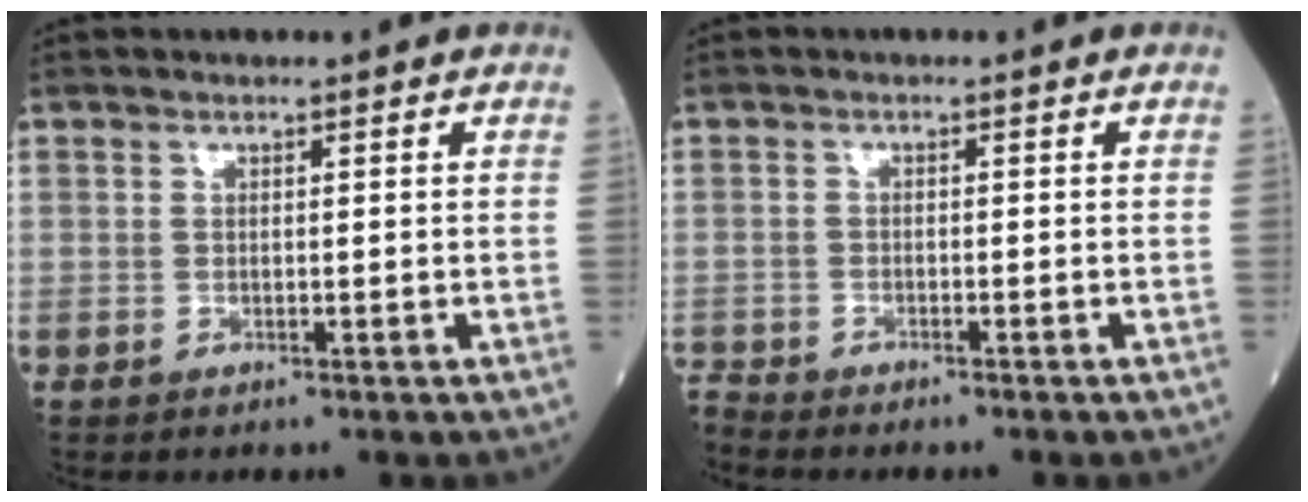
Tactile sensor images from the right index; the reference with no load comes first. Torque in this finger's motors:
{"motor_torque": [-0.10, -0.13, -0.03, -0.01]}